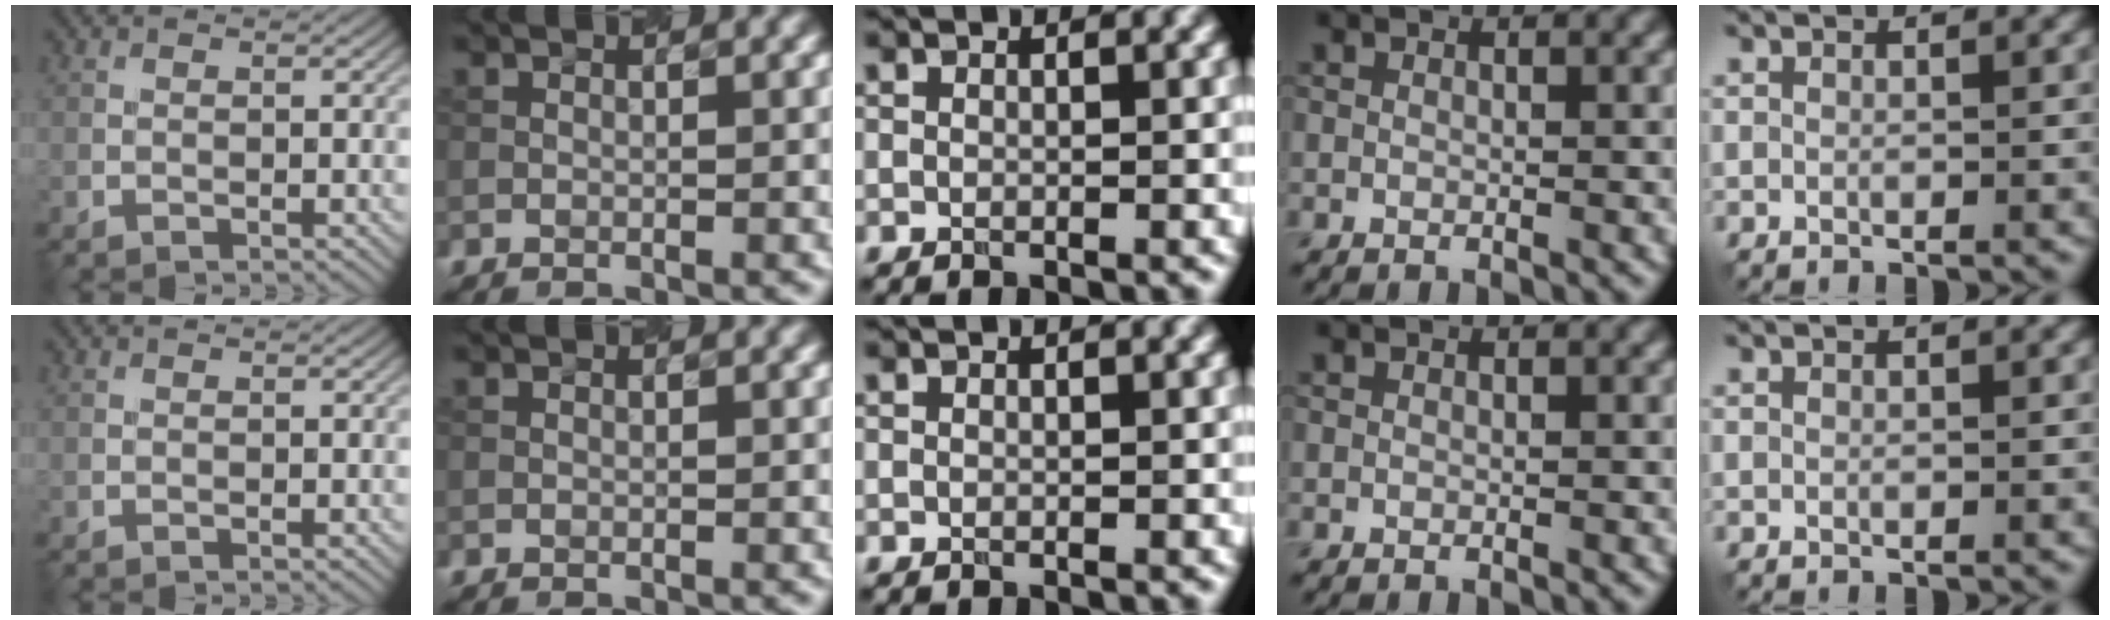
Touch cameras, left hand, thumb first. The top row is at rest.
{}